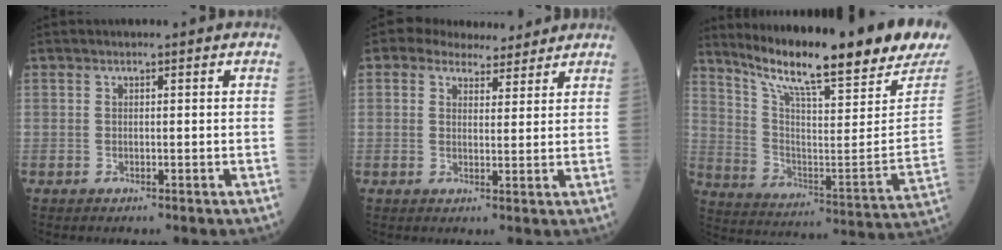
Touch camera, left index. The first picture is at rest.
{"total": 3.6, "force": [3.0, 2.0, 0.6], "torque": [-0.006, 0.015, 0.044]}
{"total": 26.7, "force": [22.0, 2.1, 15.1], "torque": [-0.254, -0.067, 0.312]}